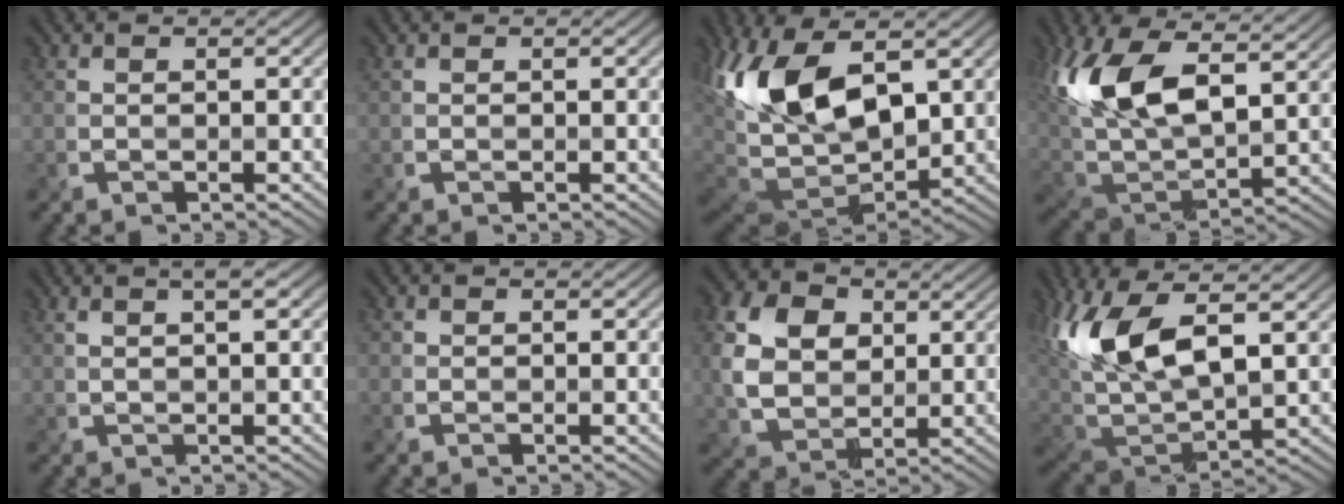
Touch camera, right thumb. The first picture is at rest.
{"total": 0.0}
{"total": 16.3, "force": [3.1, 8.9, 13.3], "torque": [-0.279, 0.004, 0.050]}
{"total": 15.4, "force": [6.2, 7.2, 12.1], "torque": [-0.269, 0.013, 0.110]}
{"total": 2.4, "force": [1.1, 0.2, 2.1], "torque": [-0.027, -0.001, 0.017]}
{"total": 0.5, "force": [0.0, 0.5, -0.2], "torque": [0.008, -0.004, -0.003]}
{"total": 9.4, "force": [2.4, 7.0, 5.8], "torque": [-0.151, 0.005, 0.037]}
{"total": 14.6, "force": [5.0, 6.4, 12.2], "torque": [-0.278, 0.010, 0.091]}